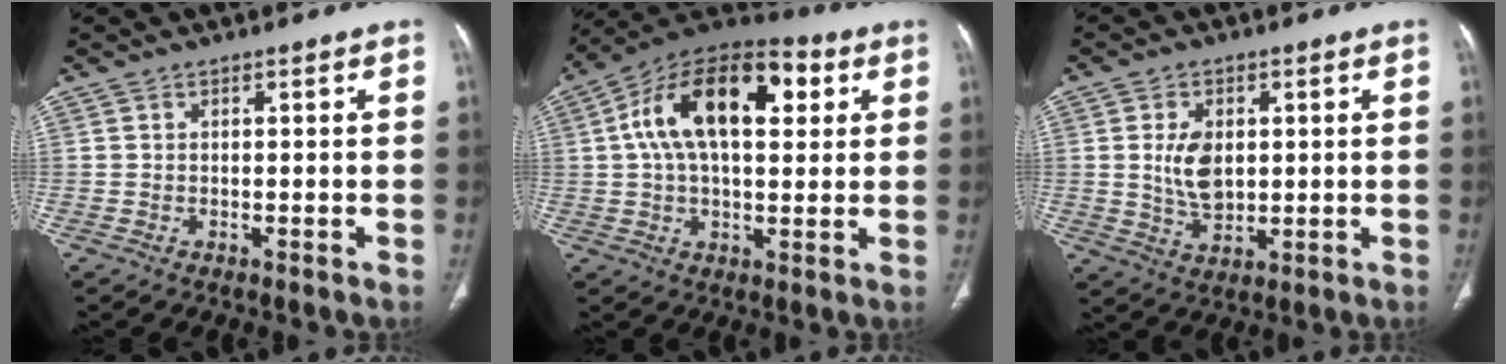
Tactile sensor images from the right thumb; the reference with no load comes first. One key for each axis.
{"total": 20.2, "fx": 5.2, "fy": 10.7, "fz": 16.3, "tx": -0.256, "ty": 0.025, "tz": 0.073}
{"total": 7.3, "fx": 0.9, "fy": 4.9, "fz": 5.4, "tx": -0.084, "ty": -0.010, "tz": 0.025}